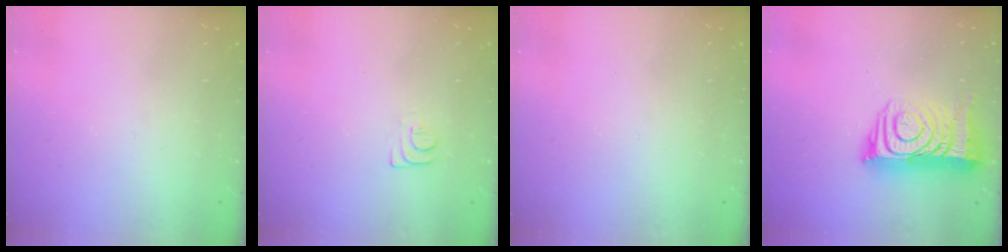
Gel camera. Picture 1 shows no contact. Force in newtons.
{"total": 6.7, "press": 6.7, "slide": 0.6}
{"total": 1.8, "press": 1.8, "slide": 0.4}
{"total": 15.7, "press": 15.6, "slide": 1.2}